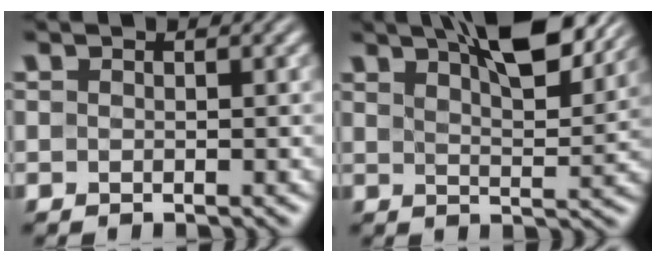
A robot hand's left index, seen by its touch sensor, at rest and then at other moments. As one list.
[{"total": 8.7, "force": [5.5, 2.7, 6.2], "torque": [-0.086, 0.021, 0.073]}]